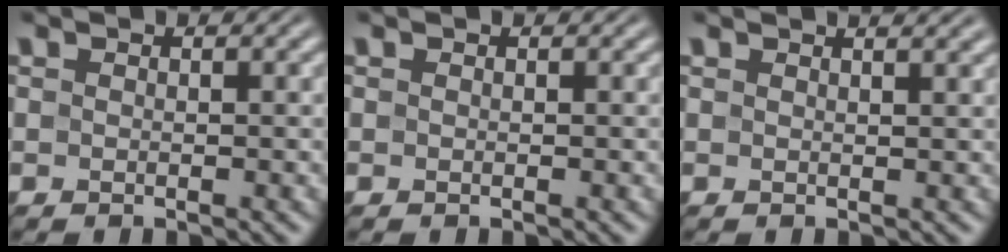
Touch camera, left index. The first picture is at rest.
{"total": 0.0}
{"total": 2.9, "force": [2.1, 1.1, 1.5], "torque": [0.003, 0.014, -0.001]}